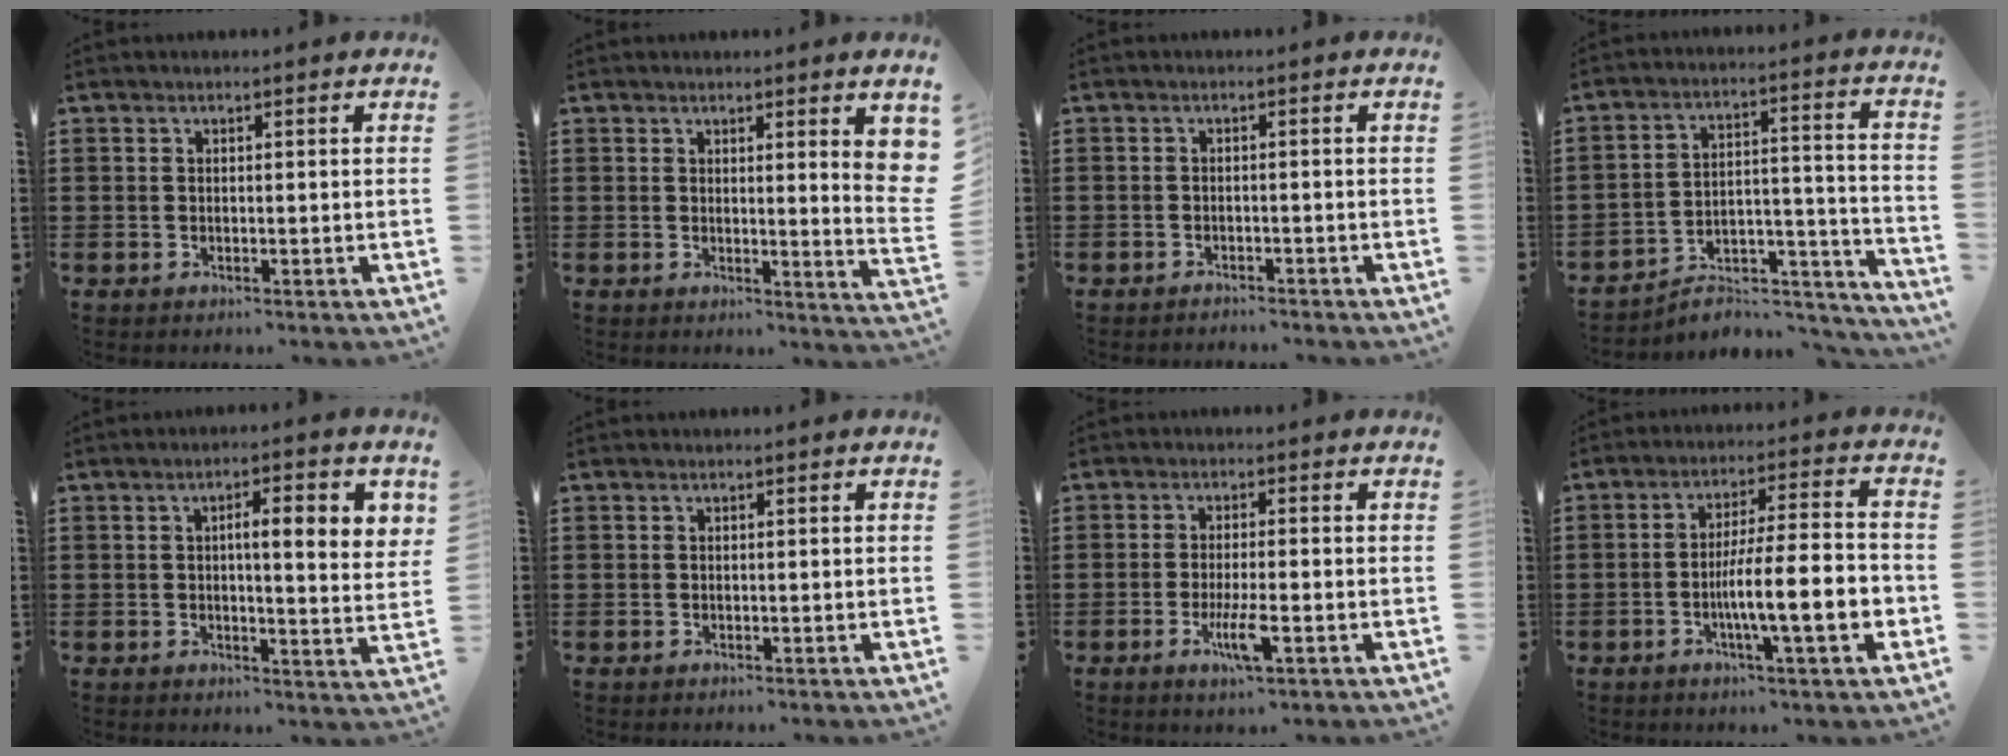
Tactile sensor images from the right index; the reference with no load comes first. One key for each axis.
{"total": 3.4, "fx": 1.6, "fy": 0.3, "fz": 3.0, "tx": -0.046, "ty": -0.008, "tz": 0.026}
{"total": 1.4, "fx": -1.4, "fy": 0.2, "fz": 0.0, "tx": -0.005, "ty": 0.002, "tz": -0.031}
{"total": 4.8, "fx": -4.1, "fy": 1.9, "fz": 1.6, "tx": -0.030, "ty": 0.001, "tz": -0.083}
{"total": 6.2, "fx": 1.3, "fy": 1.1, "fz": 5.9, "tx": -0.097, "ty": -0.004, "tz": 0.015}
{"total": 0.0}
{"total": 5.1, "fx": -2.0, "fy": 0.8, "fz": 4.6, "tx": -0.088, "ty": -0.011, "tz": -0.036}
{"total": 10.9, "fx": -3.1, "fy": 1.8, "fz": 10.3, "tx": -0.162, "ty": -0.006, "tz": -0.058}